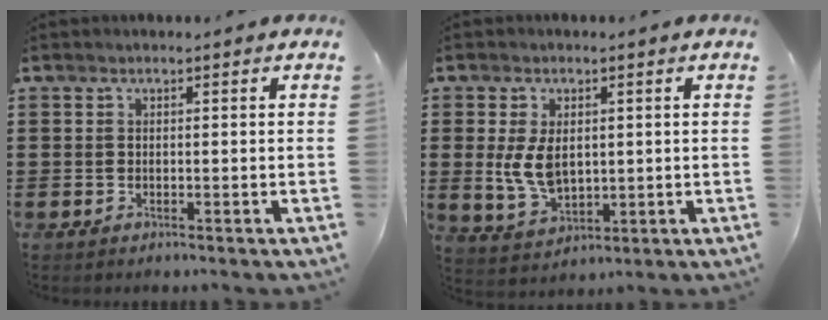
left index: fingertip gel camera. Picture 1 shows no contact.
{"total": 6.5, "force": [0.7, 4.1, 5.0], "torque": [-0.128, 0.000, 0.007]}